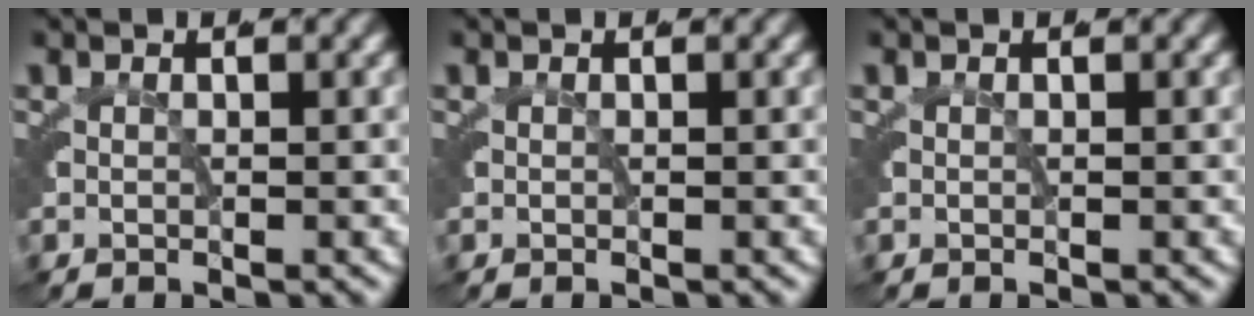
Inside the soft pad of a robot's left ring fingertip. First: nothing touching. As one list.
[{"total": 0.0}, {"total": 0.0}]